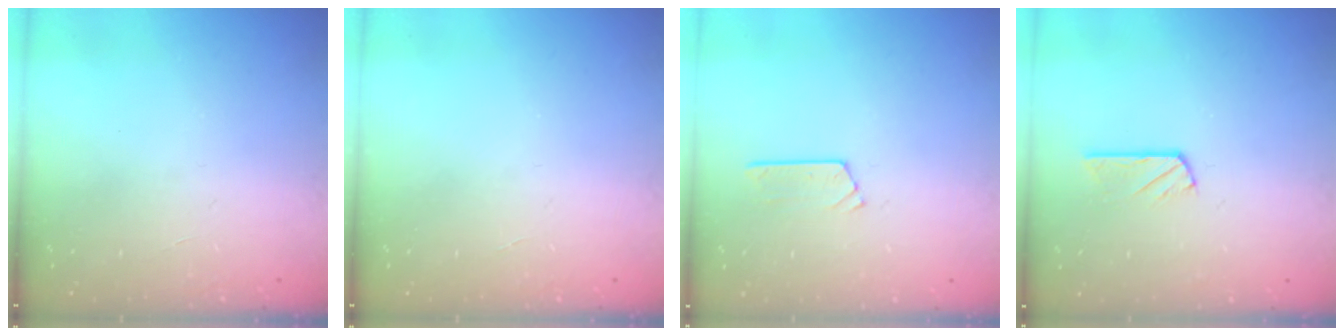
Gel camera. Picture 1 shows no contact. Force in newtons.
{"total": 0.0}
{"total": 2.8, "press": 2.8, "slide": 0.3}
{"total": 3.5, "press": 3.5, "slide": 0.3}